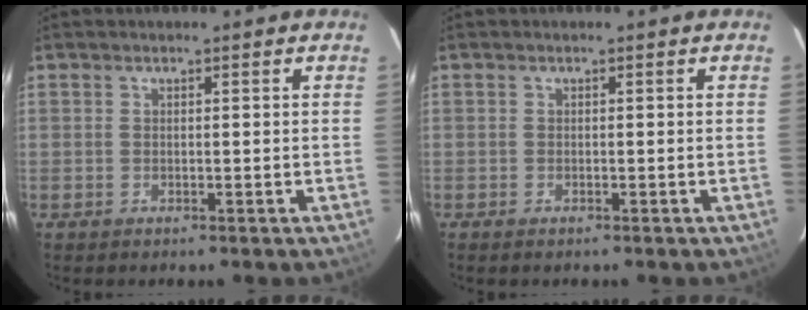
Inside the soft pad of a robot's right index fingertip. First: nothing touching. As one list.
[{"total": 0.5, "force": [-0.5, 0.2, 0.2], "torque": [-0.006, -0.003, -0.009]}]